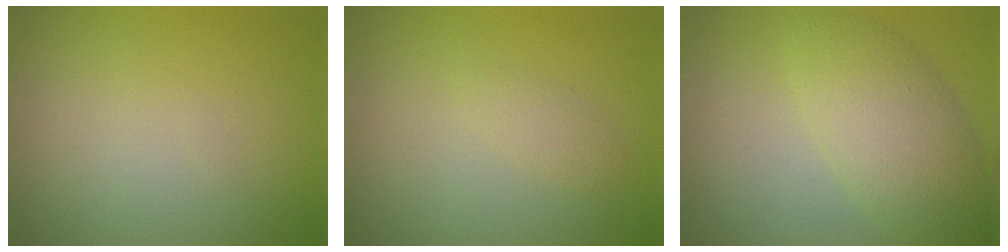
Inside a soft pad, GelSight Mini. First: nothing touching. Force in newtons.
{"total": 1.1, "press": 1.1, "slide": 0.0}
{"total": 5.1, "press": 5.1, "slide": 0.2}